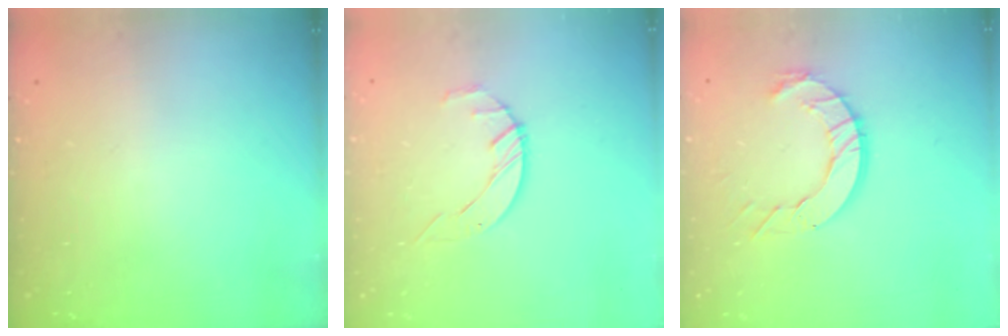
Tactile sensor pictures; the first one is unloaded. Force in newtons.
{"total": 3.2, "press": 3.2, "slide": 0.4}
{"total": 9.8, "press": 9.7, "slide": 1.1}